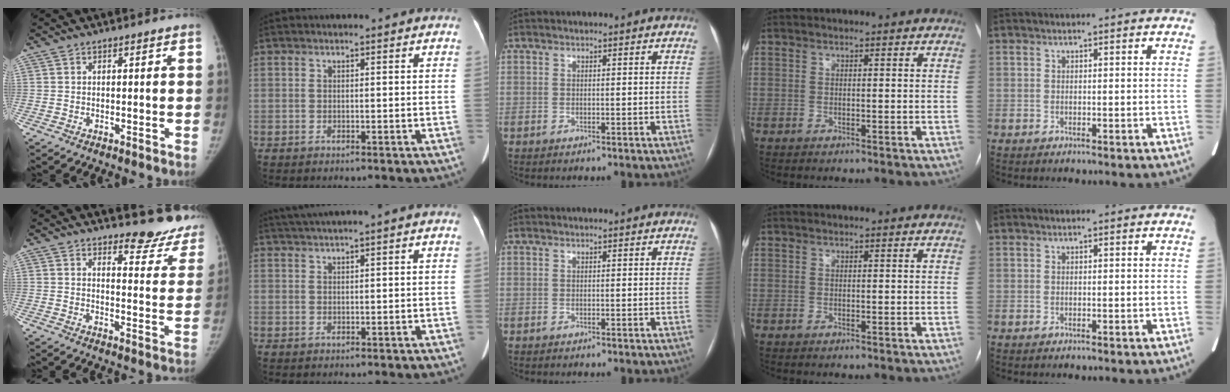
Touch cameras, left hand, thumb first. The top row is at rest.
{"thumb": {"total": 12.2, "force": [11.2, 3.9, 3.0], "torque": [0.008, -0.103, 0.114]}, "index": {"total": 2.3, "force": [1.4, -0.1, 1.8], "torque": [-0.042, 0.021, 0.035]}}